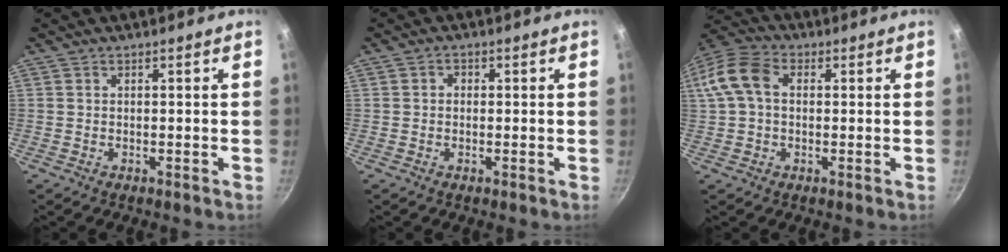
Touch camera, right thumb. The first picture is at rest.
{"total": 1.3, "force": [0.0, 1.2, 0.5], "torque": [-0.006, 0.004, -0.003]}
{"total": 10.3, "force": [1.5, 7.1, 7.3], "torque": [-0.141, 0.027, 0.013]}